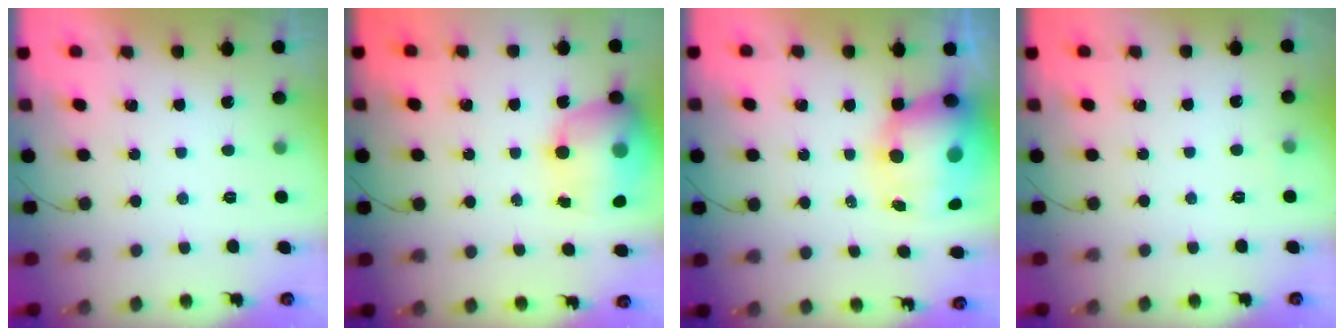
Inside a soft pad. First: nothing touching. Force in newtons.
{"total": 17.7, "press": 17.1, "slide": 4.6}
{"total": 16.0, "press": 15.4, "slide": 4.1}
{"total": 2.7, "press": 2.0, "slide": 1.8}